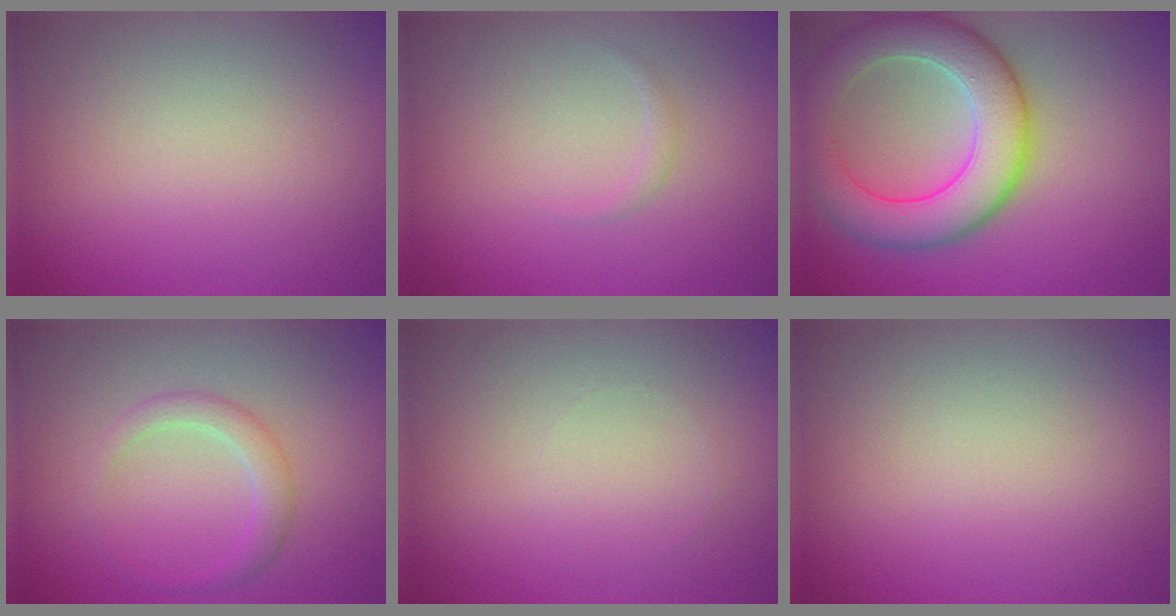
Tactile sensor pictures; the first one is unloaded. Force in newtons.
{"total": 0.6, "press": 0.6, "slide": 0.0}
{"total": 8.0, "press": 8.0, "slide": 0.4}
{"total": 2.1, "press": 2.1, "slide": 0.1}
{"total": 0.0}
{"total": 0.0}